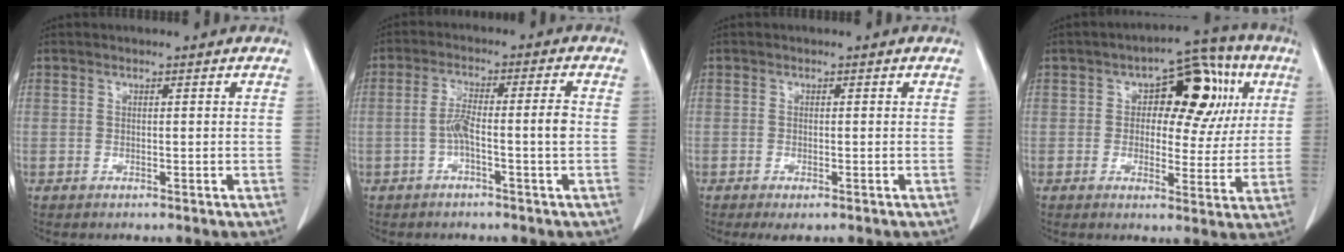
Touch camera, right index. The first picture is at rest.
{"total": 5.5, "force": [-1.3, 0.2, 5.3], "torque": [-0.101, 0.017, -0.021]}
{"total": 2.0, "force": [-1.2, 0.6, 1.5], "torque": [-0.021, -0.004, -0.015]}
{"total": 12.2, "force": [3.2, 6.5, 9.8], "torque": [-0.113, 0.039, 0.043]}